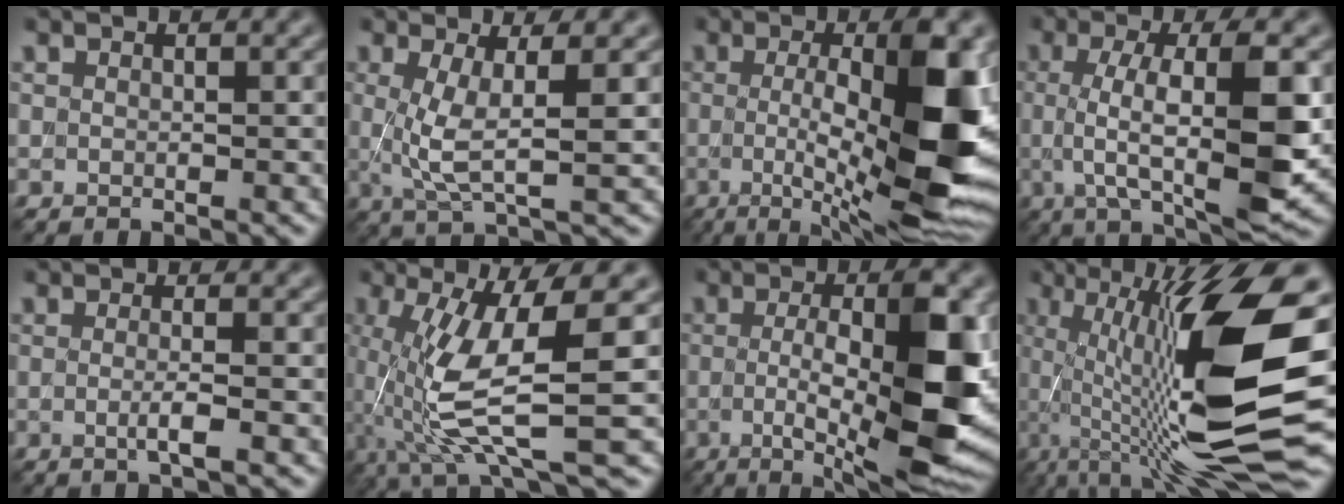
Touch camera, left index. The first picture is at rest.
{"total": 4.7, "force": [0.6, 1.1, 4.6], "torque": [-0.094, 0.001, 0.010]}
{"total": 12.4, "force": [-0.3, 3.2, 12.0], "torque": [-0.184, -0.013, -0.002]}
{"total": 9.1, "force": [-0.2, 2.7, 8.7], "torque": [-0.142, -0.005, 0.000]}
{"total": 1.9, "force": [-0.3, 0.4, 1.9], "torque": [-0.032, -0.004, -0.011]}
{"total": 9.5, "force": [-0.3, 2.2, 9.2], "torque": [-0.186, -0.013, -0.002]}
{"total": 11.6, "force": [-1.2, 2.8, 11.2], "torque": [-0.174, -0.004, -0.021]}
{"total": 14.9, "force": [0.2, 3.7, 14.4], "torque": [-0.227, 0.005, 0.007]}